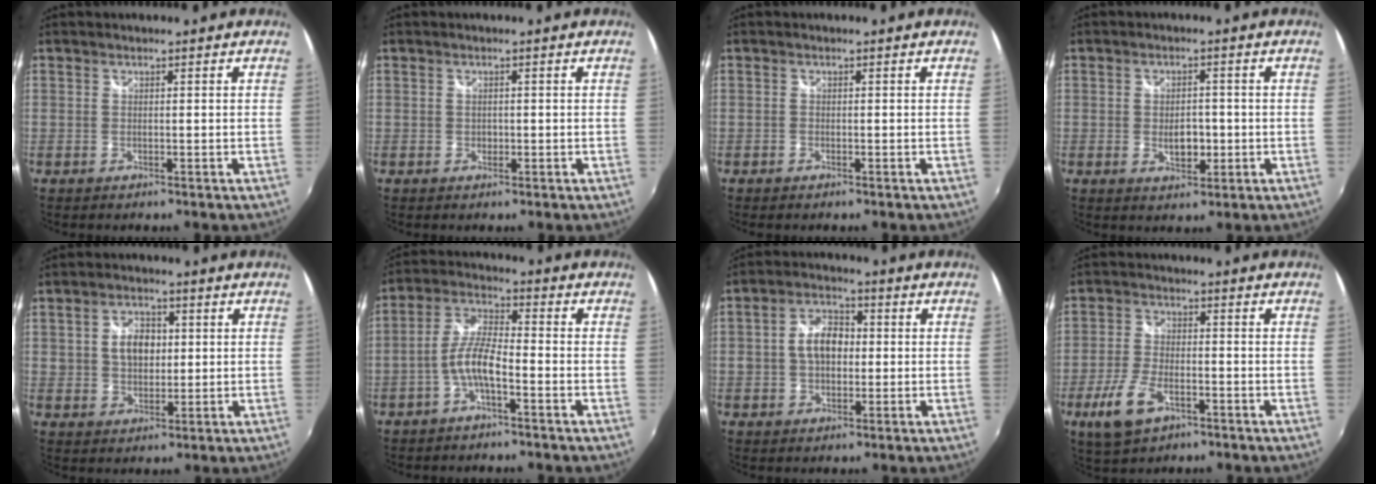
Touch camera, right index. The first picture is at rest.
{"total": 0.9, "force": [-0.2, 0.9, 0.2], "torque": [-0.002, -0.002, -0.003]}
{"total": 0.6, "force": [-0.5, 0.3, 0.2], "torque": [-0.006, -0.003, -0.013]}
{"total": 4.3, "force": [-0.8, 2.8, 3.2], "torque": [-0.055, -0.002, -0.010]}
{"total": 6.8, "force": [1.2, 5.0, 4.5], "torque": [-0.076, 0.012, 0.022]}
{"total": 6.5, "force": [-2.9, 1.7, 5.6], "torque": [-0.123, 0.014, -0.058]}
{"total": 7.3, "force": [0.0, 4.9, 5.4], "torque": [-0.100, 0.017, 0.002]}
{"total": 9.3, "force": [-4.6, 4.8, 6.5], "torque": [-0.152, -0.010, -0.082]}